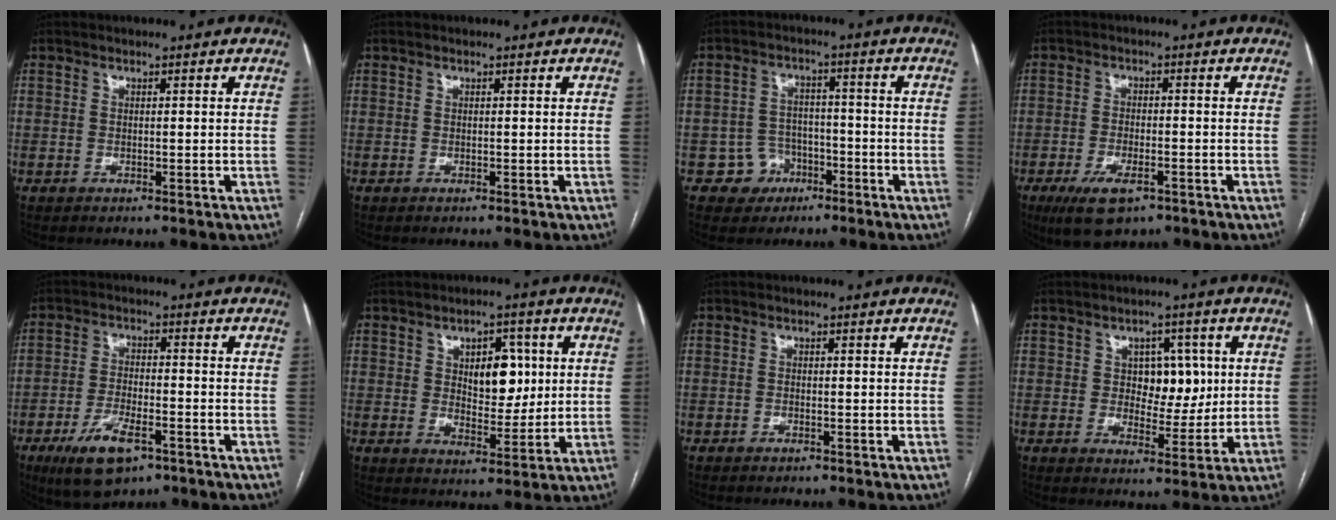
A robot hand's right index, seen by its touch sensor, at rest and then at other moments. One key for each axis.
{"total": 0.0}
{"total": 5.3, "fx": -2.6, "fy": 4.7, "fz": 0.2, "tx": 0.008, "ty": 0.017, "tz": -0.037}
{"total": 7.0, "fx": -4.1, "fy": 2.8, "fz": 4.9, "tx": -0.094, "ty": -0.009, "tz": -0.064}
{"total": 9.1, "fx": -5.2, "fy": 3.5, "fz": 6.6, "tx": -0.130, "ty": -0.010, "tz": -0.085}
{"total": 7.8, "fx": 2.0, "fy": 4.2, "fz": 6.2, "tx": -0.085, "ty": 0.009, "tz": 0.037}
{"total": 0.6, "fx": -0.4, "fy": 0.3, "fz": 0.2, "tx": -0.008, "ty": 0.001, "tz": -0.006}
{"total": 6.9, "fx": 1.3, "fy": 4.5, "fz": 5.0, "tx": -0.060, "ty": 0.013, "tz": 0.027}